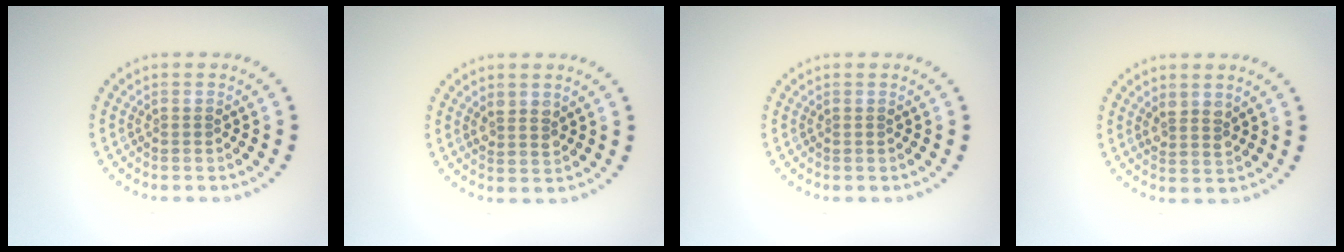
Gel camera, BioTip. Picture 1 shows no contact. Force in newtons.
{"total": 1.7, "press": 1.6, "slide": 0.7}
{"total": 0.0}
{"total": 1.8, "press": 1.5, "slide": 0.9}